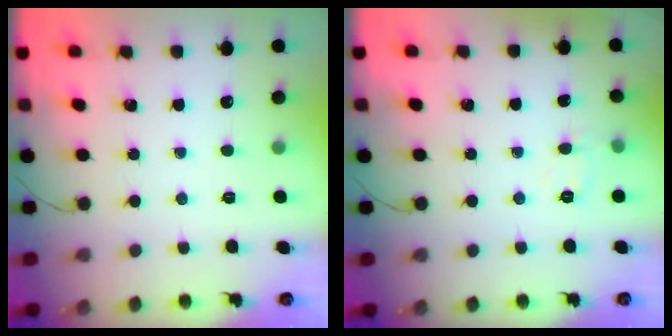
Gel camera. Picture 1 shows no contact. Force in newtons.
{"total": 5.7, "press": 5.6, "slide": 1.4}